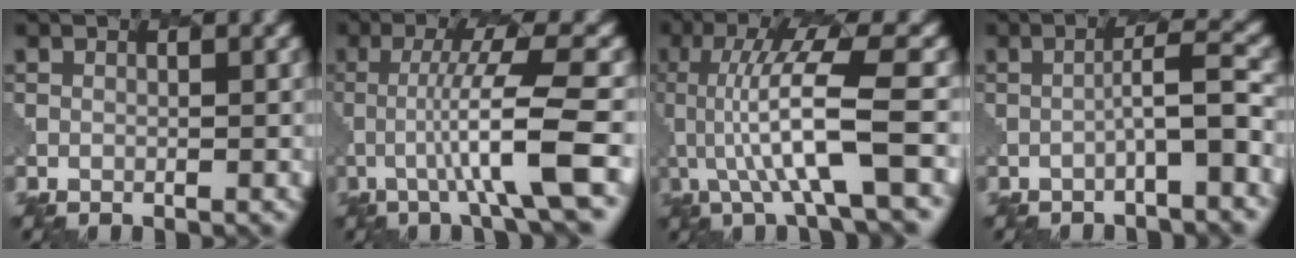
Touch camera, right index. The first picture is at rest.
{"total": 7.1, "force": [-1.6, 0.8, 6.9], "torque": [-0.118, 0.007, -0.032]}
{"total": 7.6, "force": [-0.9, 1.2, 7.4], "torque": [-0.141, 0.006, -0.012]}
{"total": 3.1, "force": [-1.2, 0.2, 2.8], "torque": [-0.045, 0.018, -0.029]}